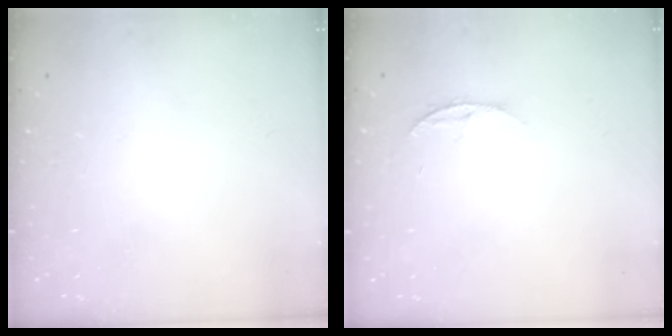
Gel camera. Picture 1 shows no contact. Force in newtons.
{"total": 4.4, "press": 4.4, "slide": 0.5}